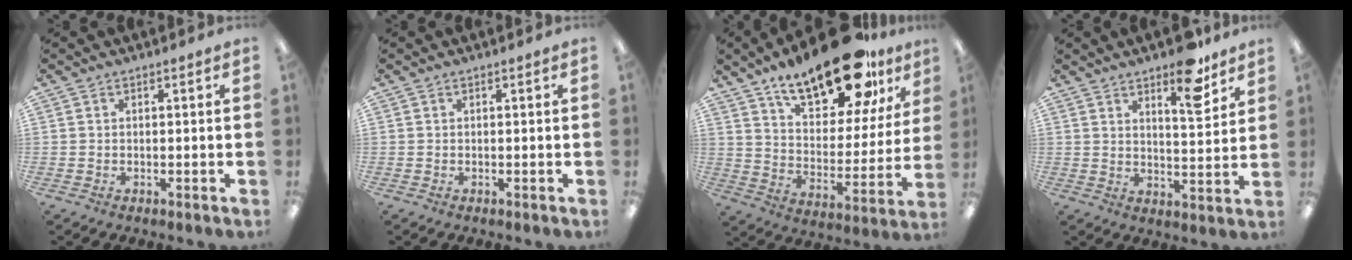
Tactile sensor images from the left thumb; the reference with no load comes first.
{"total": 0.0}
{"total": 21.6, "force": [16.0, 8.2, 12.0], "torque": [-0.188, -0.095, 0.270]}
{"total": 11.0, "force": [7.7, 3.5, 7.0], "torque": [-0.091, -0.044, 0.126]}